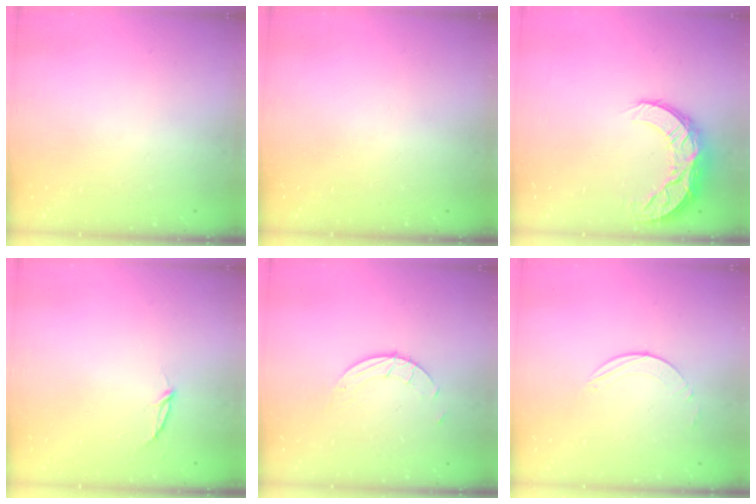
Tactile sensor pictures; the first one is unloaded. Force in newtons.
{"total": 0.0}
{"total": 10.1, "press": 10.1, "slide": 0.7}
{"total": 2.8, "press": 2.8, "slide": 0.3}
{"total": 2.7, "press": 2.7, "slide": 0.3}
{"total": 3.9, "press": 3.9, "slide": 0.3}